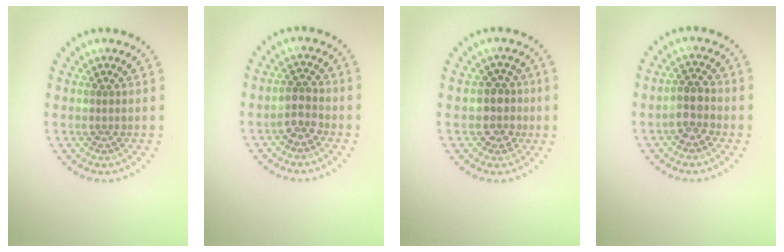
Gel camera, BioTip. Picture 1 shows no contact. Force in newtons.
{"total": 1.8, "press": 1.7, "slide": 0.5}
{"total": 2.4, "press": 2.1, "slide": 1.2}
{"total": 2.2, "press": 2.1, "slide": 0.7}